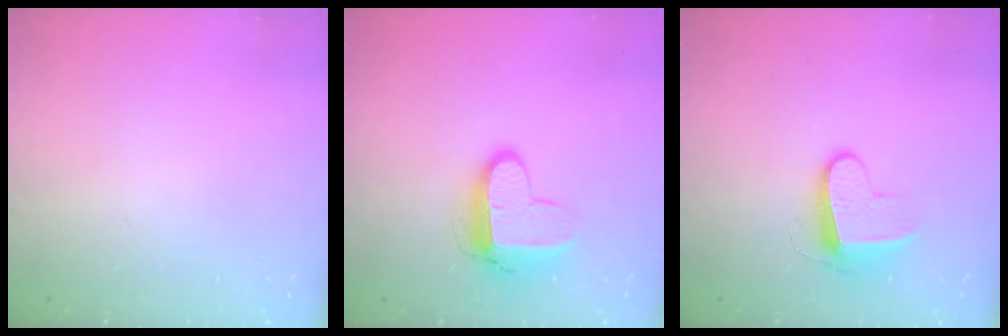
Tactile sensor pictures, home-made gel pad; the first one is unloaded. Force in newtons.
{"total": 11.4, "press": 11.3, "slide": 0.9}
{"total": 9.0, "press": 9.0, "slide": 0.6}